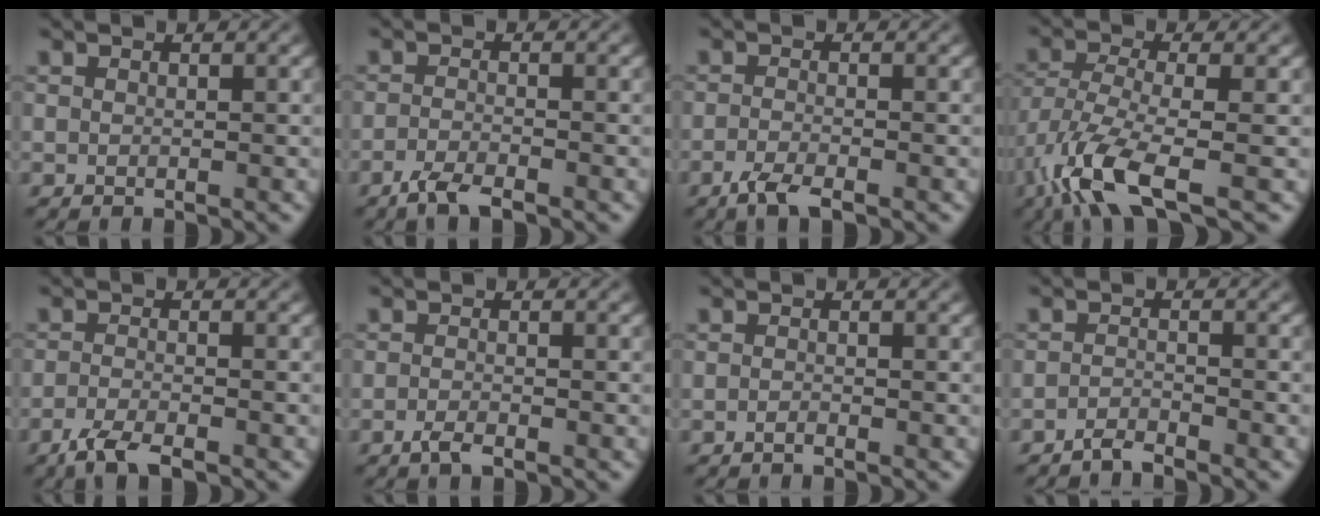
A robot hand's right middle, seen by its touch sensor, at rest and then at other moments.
{"total": 2.8, "force": [-2.1, 0.6, 1.8], "torque": [-0.041, -0.005, -0.047]}
{"total": 2.6, "force": [-1.8, 0.5, 1.9], "torque": [-0.042, -0.007, -0.041]}
{"total": 7.8, "force": [-4.0, 2.4, 6.3], "torque": [-0.144, -0.010, -0.087]}
{"total": 3.4, "force": [-2.4, 0.8, 2.3], "torque": [-0.051, -0.008, -0.053]}
{"total": 1.5, "force": [-1.0, 0.5, 1.1], "torque": [-0.025, -0.001, -0.020]}
{"total": 0.6, "force": [-0.5, 0.1, 0.4], "torque": [-0.006, 0.001, -0.010]}
{"total": 1.5, "force": [-1.4, 0.2, 0.5], "torque": [-0.010, 0.004, -0.032]}